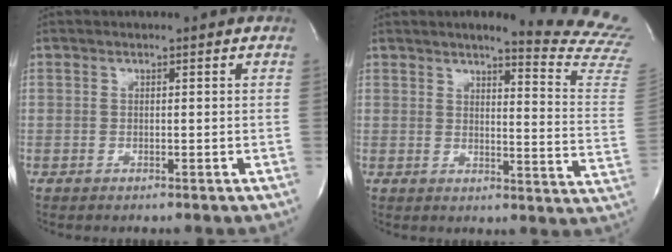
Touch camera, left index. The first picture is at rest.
{"total": 17.0, "force": [16.1, -0.4, 5.4], "torque": [-0.060, -0.137, 0.162]}